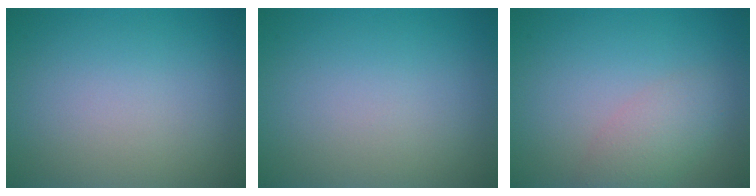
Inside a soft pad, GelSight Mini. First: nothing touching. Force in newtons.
{"total": 0.0}
{"total": 2.8, "press": 2.8, "slide": 0.1}